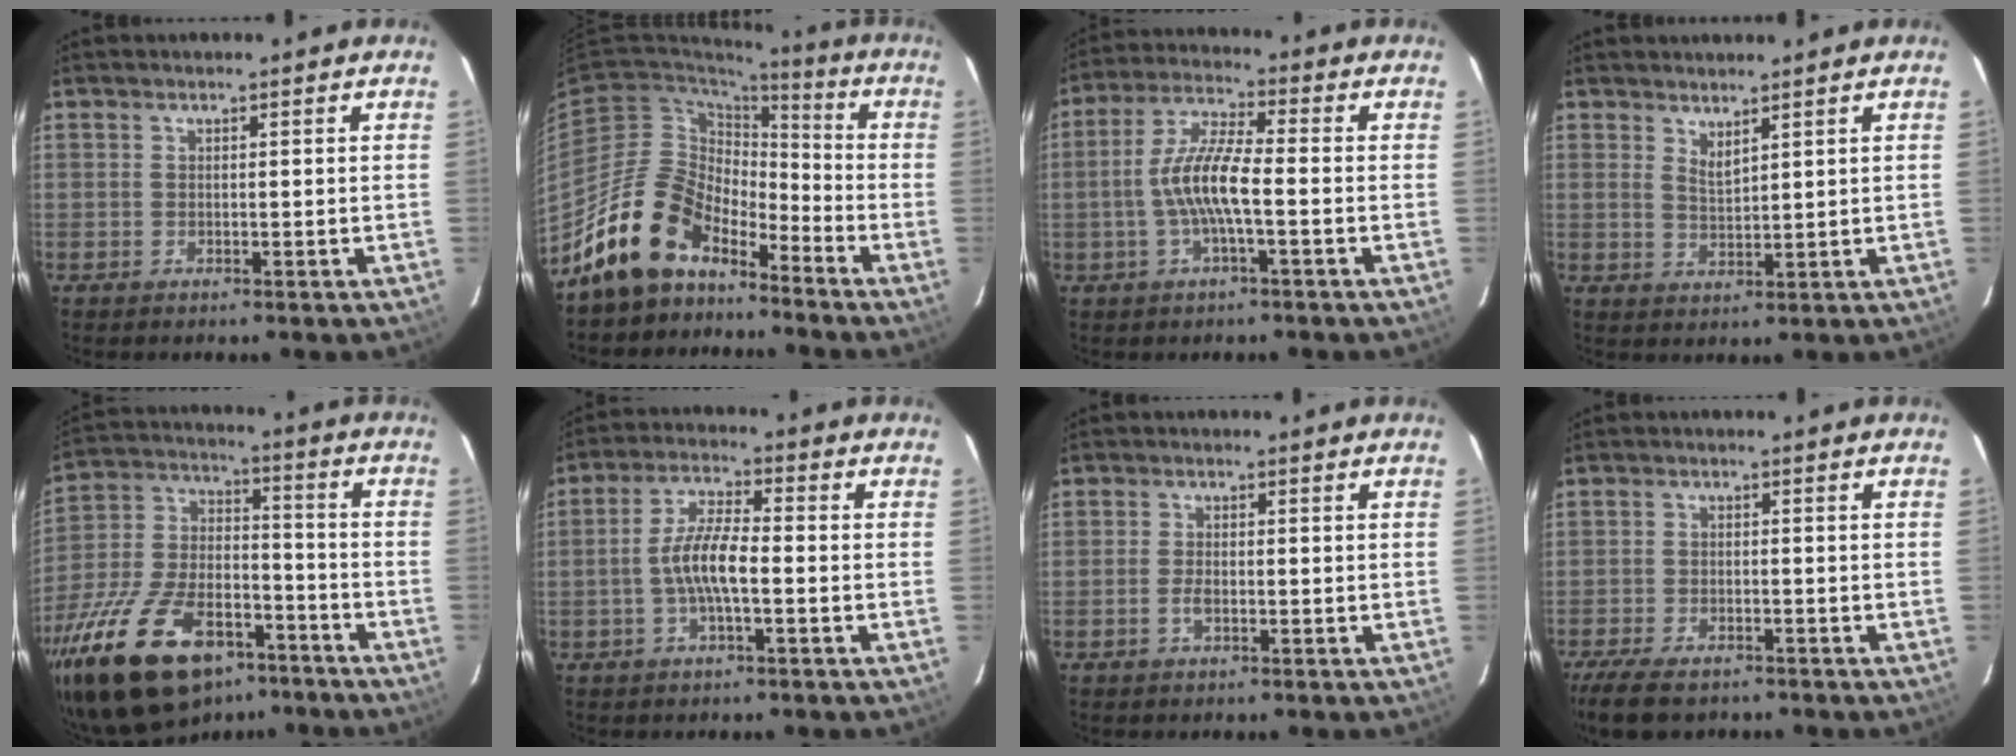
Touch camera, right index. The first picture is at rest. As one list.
[{"total": 14.9, "force": [-11.4, 7.6, 6.0], "torque": [-0.124, 0.021, -0.203]}, {"total": 9.0, "force": [-1.9, 1.4, 8.7], "torque": [-0.185, 0.007, -0.038]}, {"total": 2.6, "force": [2.2, 0.5, 1.4], "torque": [-0.025, -0.003, 0.037]}, {"total": 28.0, "force": [-18.0, 13.6, 16.6], "torque": [-0.340, -0.010, -0.287]}, {"total": 7.3, "force": [-1.7, 1.7, 6.9], "torque": [-0.140, 0.009, -0.034]}, {"total": 2.3, "force": [-0.9, 1.1, 1.8], "torque": [-0.040, 0.001, -0.018]}, {"total": 8.8, "force": [-6.9, 3.2, 4.4], "torque": [-0.116, -0.024, -0.123]}]